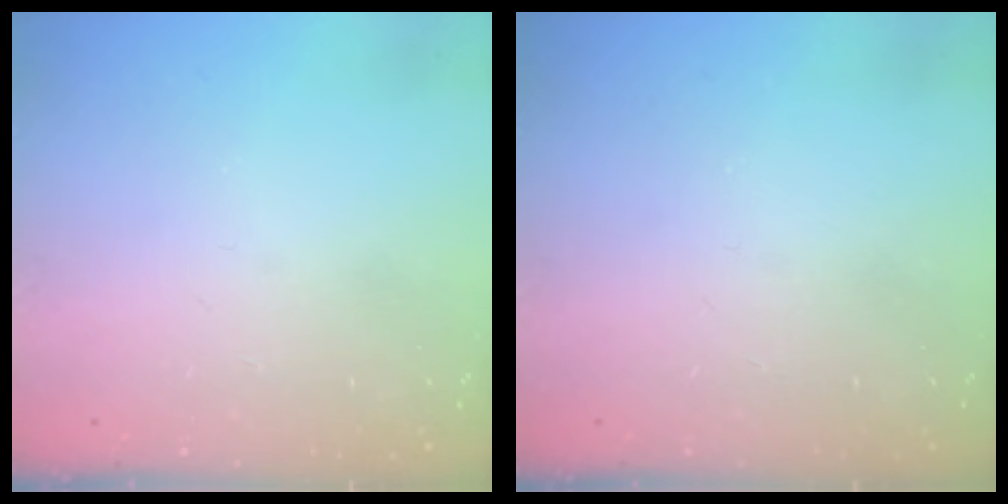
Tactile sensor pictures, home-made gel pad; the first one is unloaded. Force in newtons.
{"total": 0.0}